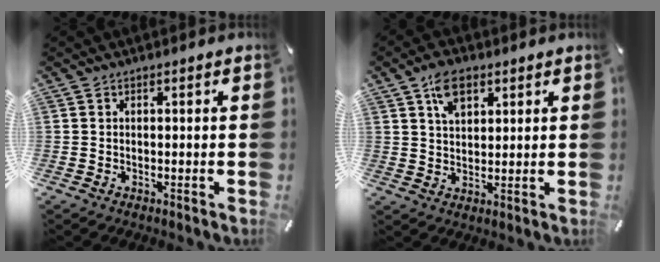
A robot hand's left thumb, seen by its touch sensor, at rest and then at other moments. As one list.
[{"total": 7.0, "force": [3.6, 4.3, 4.1], "torque": [-0.076, 0.003, 0.066]}]